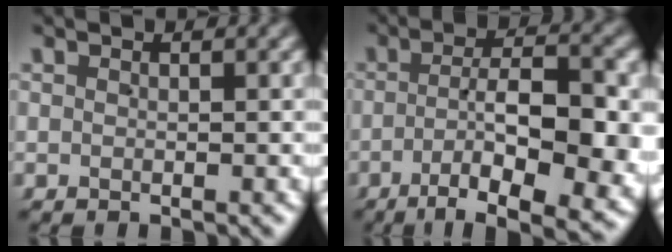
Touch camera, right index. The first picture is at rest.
{"total": 10.8, "force": [-5.5, 3.3, 8.6], "torque": [-0.115, -0.027, -0.069]}